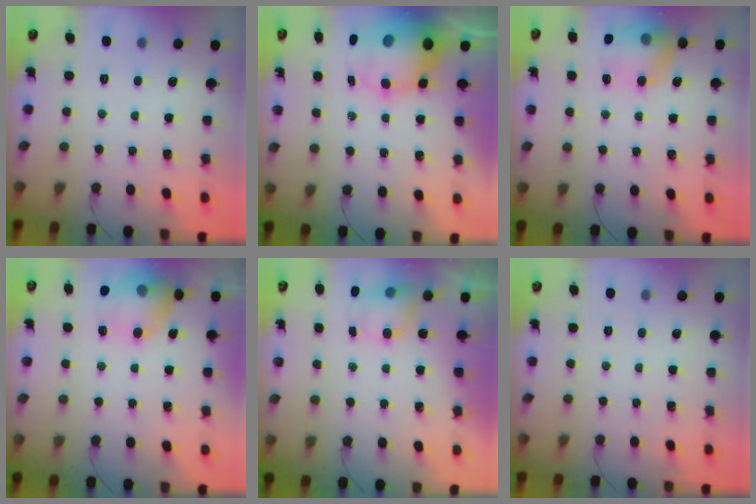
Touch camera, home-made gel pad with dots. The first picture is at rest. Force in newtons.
{"total": 13.3, "press": 12.9, "slide": 3.0}
{"total": 16.3, "press": 16.2, "slide": 1.3}
{"total": 15.4, "press": 15.3, "slide": 1.5}
{"total": 5.7, "press": 5.7, "slide": 0.3}
{"total": 0.0}